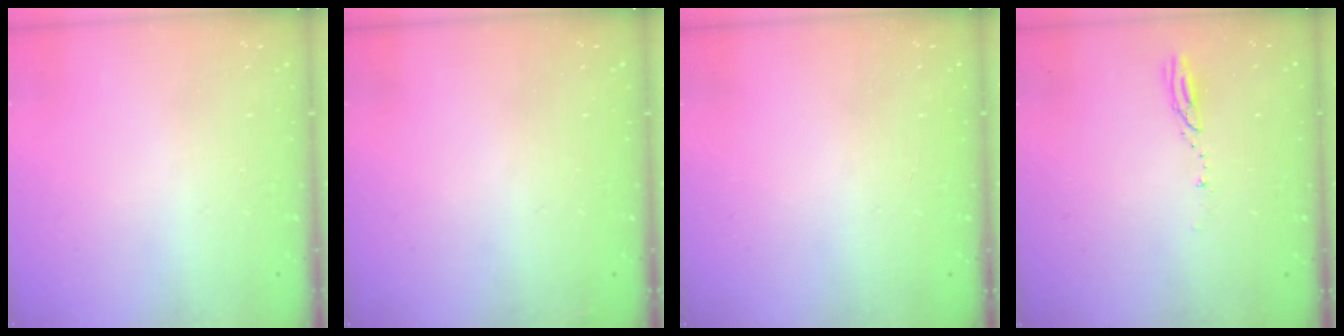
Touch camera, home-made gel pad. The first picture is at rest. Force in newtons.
{"total": 2.3, "press": 2.2, "slide": 0.8}
{"total": 0.0}
{"total": 3.7, "press": 3.7, "slide": 0.4}